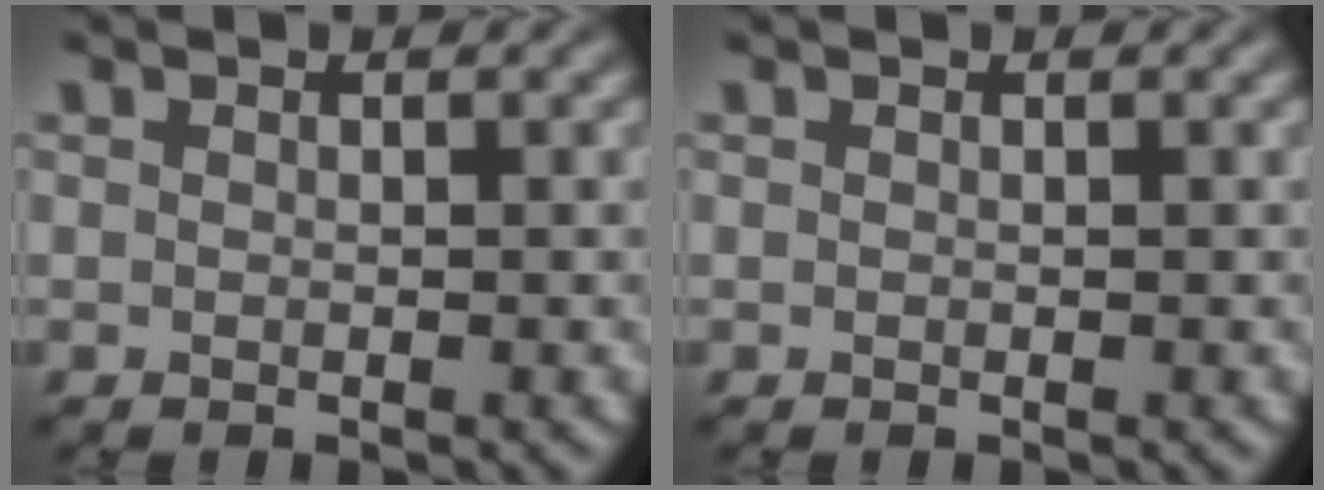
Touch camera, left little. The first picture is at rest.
{"total": 0.0}